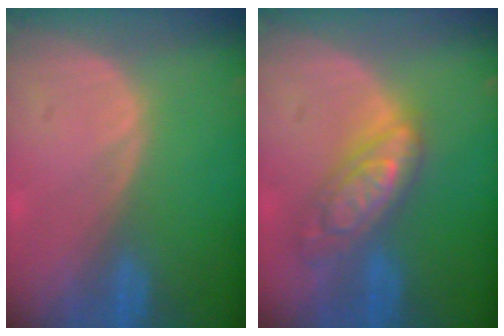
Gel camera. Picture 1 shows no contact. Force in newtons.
{"total": 7.2, "press": 7.2, "slide": 0.6}